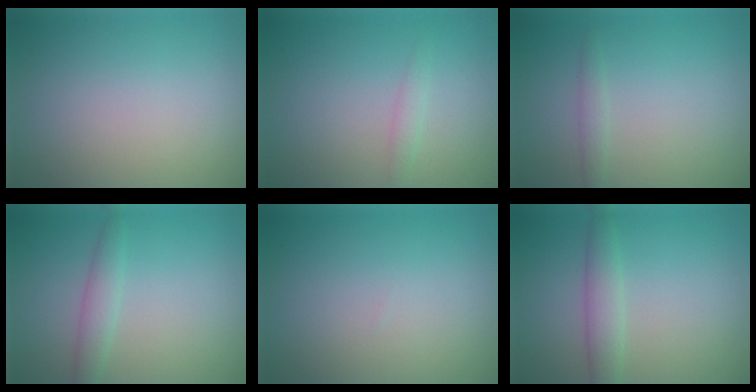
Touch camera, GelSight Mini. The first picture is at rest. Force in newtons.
{"total": 1.0, "press": 1.0, "slide": 0.0}
{"total": 1.1, "press": 1.0, "slide": 0.1}
{"total": 2.1, "press": 2.1, "slide": 0.1}
{"total": 0.0}
{"total": 2.5, "press": 2.5, "slide": 0.0}